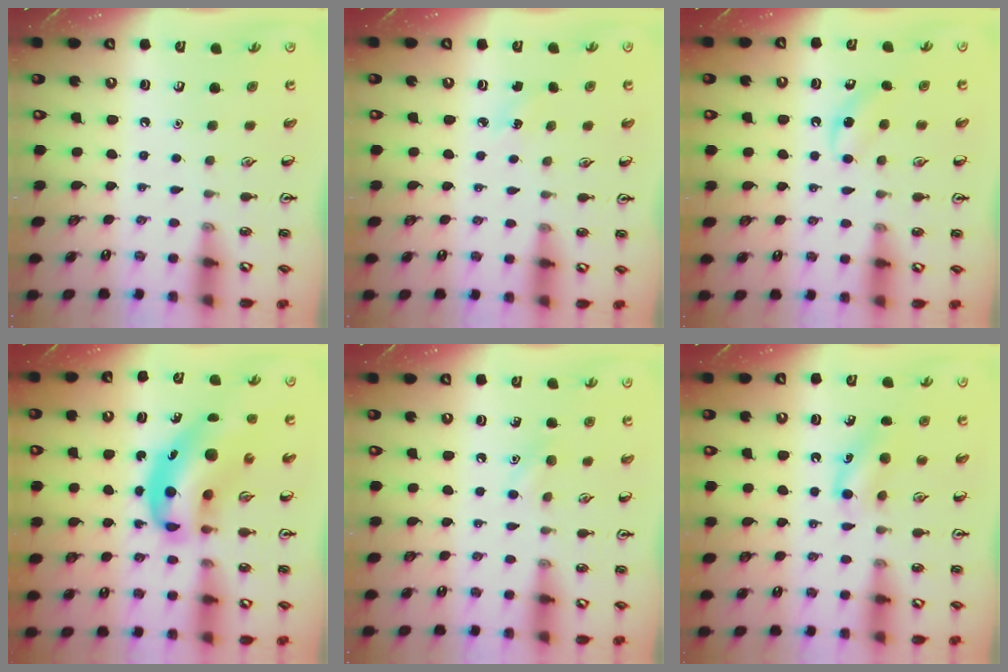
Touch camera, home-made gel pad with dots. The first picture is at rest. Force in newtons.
{"total": 2.8, "press": 2.6, "slide": 1.0}
{"total": 4.1, "press": 3.7, "slide": 1.7}
{"total": 12.7, "press": 12.1, "slide": 3.8}
{"total": 6.6, "press": 6.3, "slide": 2.0}
{"total": 8.2, "press": 8.0, "slide": 1.8}